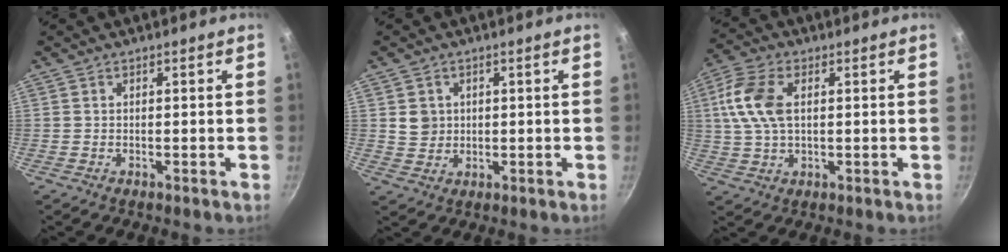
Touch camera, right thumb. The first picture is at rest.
{"total": 3.7, "force": [0.8, 3.4, 1.3], "torque": [-0.007, 0.006, 0.018]}
{"total": 10.3, "force": [1.9, 5.9, 8.2], "torque": [-0.166, 0.013, 0.028]}